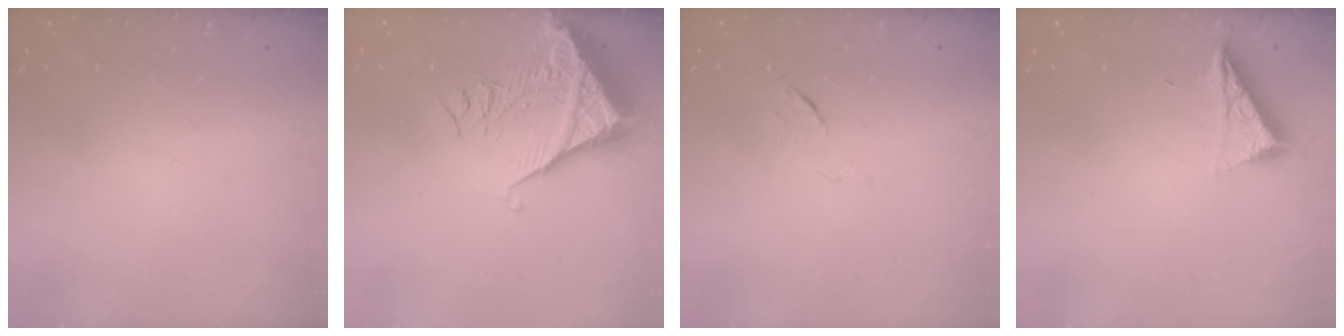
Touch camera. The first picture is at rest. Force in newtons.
{"total": 10.6, "press": 10.6, "slide": 1.1}
{"total": 4.1, "press": 3.9, "slide": 1.2}
{"total": 7.1, "press": 7.1, "slide": 0.5}